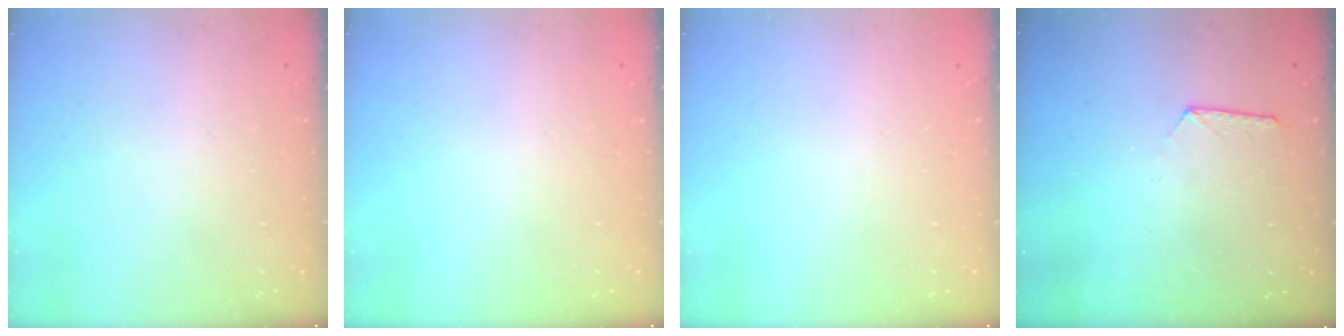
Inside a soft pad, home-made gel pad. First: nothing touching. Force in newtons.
{"total": 0.0}
{"total": 0.0}
{"total": 6.3, "press": 6.3, "slide": 0.6}